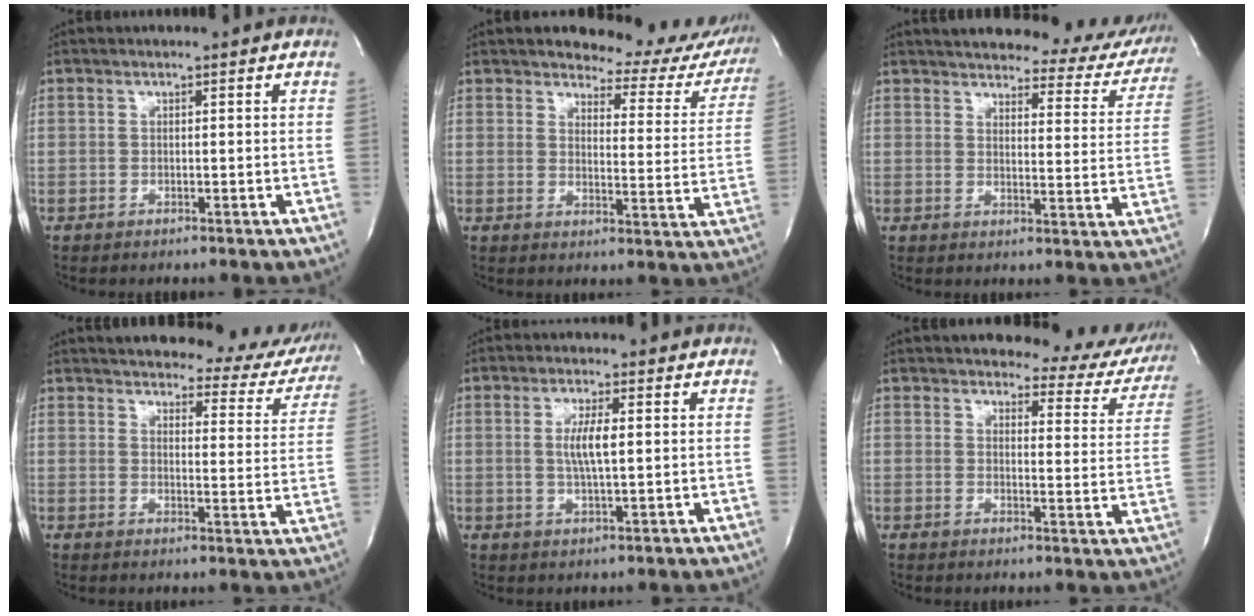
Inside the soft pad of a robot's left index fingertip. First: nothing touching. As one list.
[{"total": 15.4, "force": [14.2, 4.8, 3.8], "torque": [-0.011, -0.053, 0.141]}, {"total": 19.2, "force": [17.5, 5.3, 6.1], "torque": [-0.063, -0.033, 0.189]}, {"total": 18.4, "force": [16.6, 5.2, 5.8], "torque": [-0.051, -0.033, 0.175]}, {"total": 4.6, "force": [0.6, 0.6, 4.5], "torque": [-0.090, -0.003, 0.010]}, {"total": 12.2, "force": [11.3, 3.6, 2.9], "torque": [-0.004, -0.035, 0.104]}]